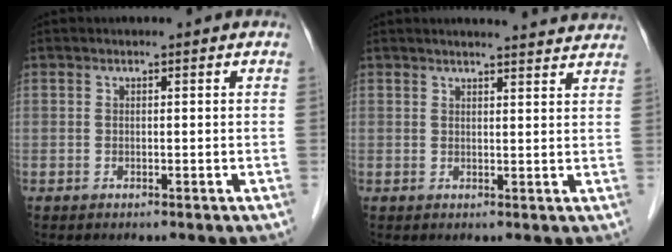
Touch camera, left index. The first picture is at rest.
{"total": 8.8, "force": [8.5, 0.3, 2.2], "torque": [-0.022, 0.003, 0.084]}